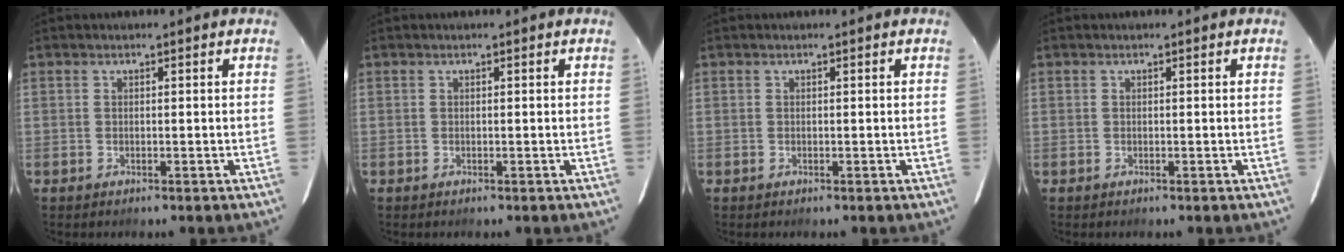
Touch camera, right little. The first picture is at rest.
{"total": 0.0}
{"total": 0.0}
{"total": 0.0}